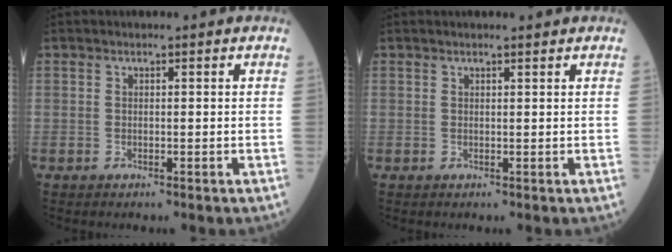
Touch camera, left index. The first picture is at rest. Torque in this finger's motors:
{"motor_torque": [0.78, -1.14, 0.02, 0.02]}